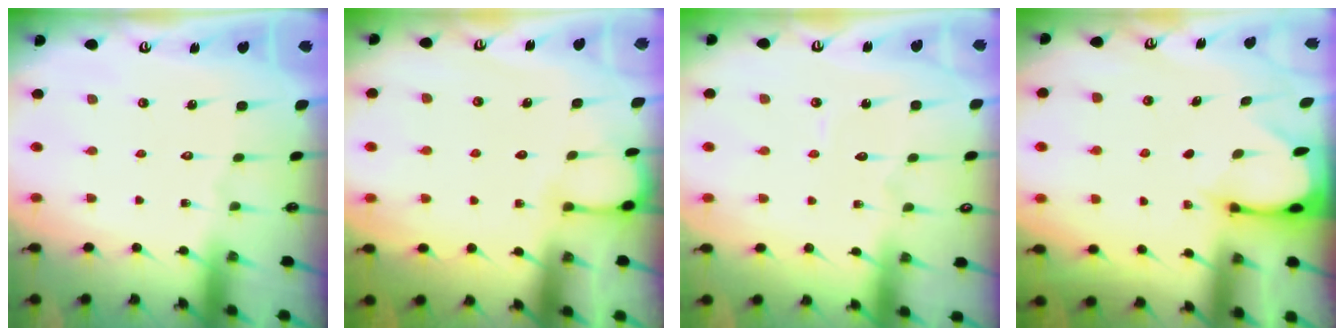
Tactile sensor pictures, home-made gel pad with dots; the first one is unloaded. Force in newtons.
{"total": 2.6, "press": 2.6, "slide": 0.3}
{"total": 3.0, "press": 3.0, "slide": 0.3}
{"total": 2.6, "press": 2.5, "slide": 0.3}